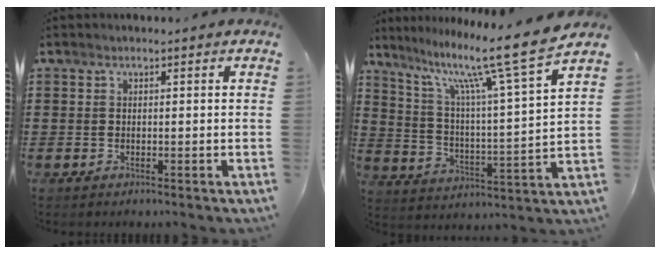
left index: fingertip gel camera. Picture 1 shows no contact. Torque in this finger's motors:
{"motor_torque": [2.14, 0.00, 0.29, 0.21]}